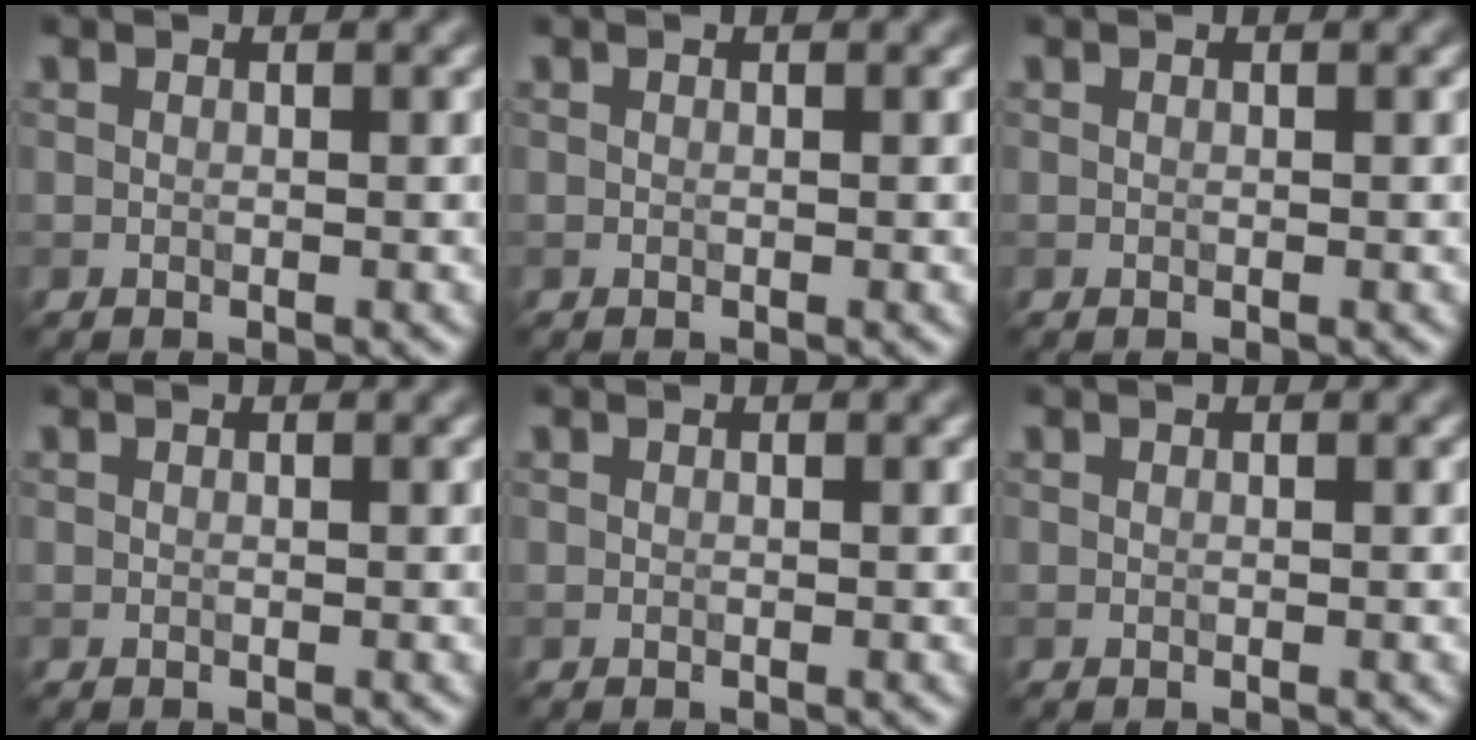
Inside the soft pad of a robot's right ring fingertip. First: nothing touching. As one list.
[{"total": 0.0}, {"total": 0.0}, {"total": 0.0}, {"total": 0.0}, {"total": 0.0}]